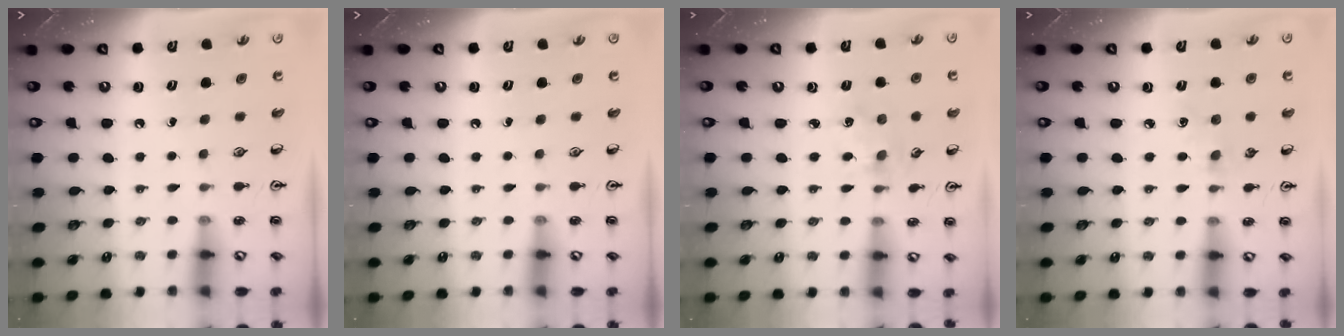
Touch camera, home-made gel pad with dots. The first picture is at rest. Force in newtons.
{"total": 0.0}
{"total": 1.4, "press": 1.3, "slide": 0.2}
{"total": 4.5, "press": 4.4, "slide": 0.5}